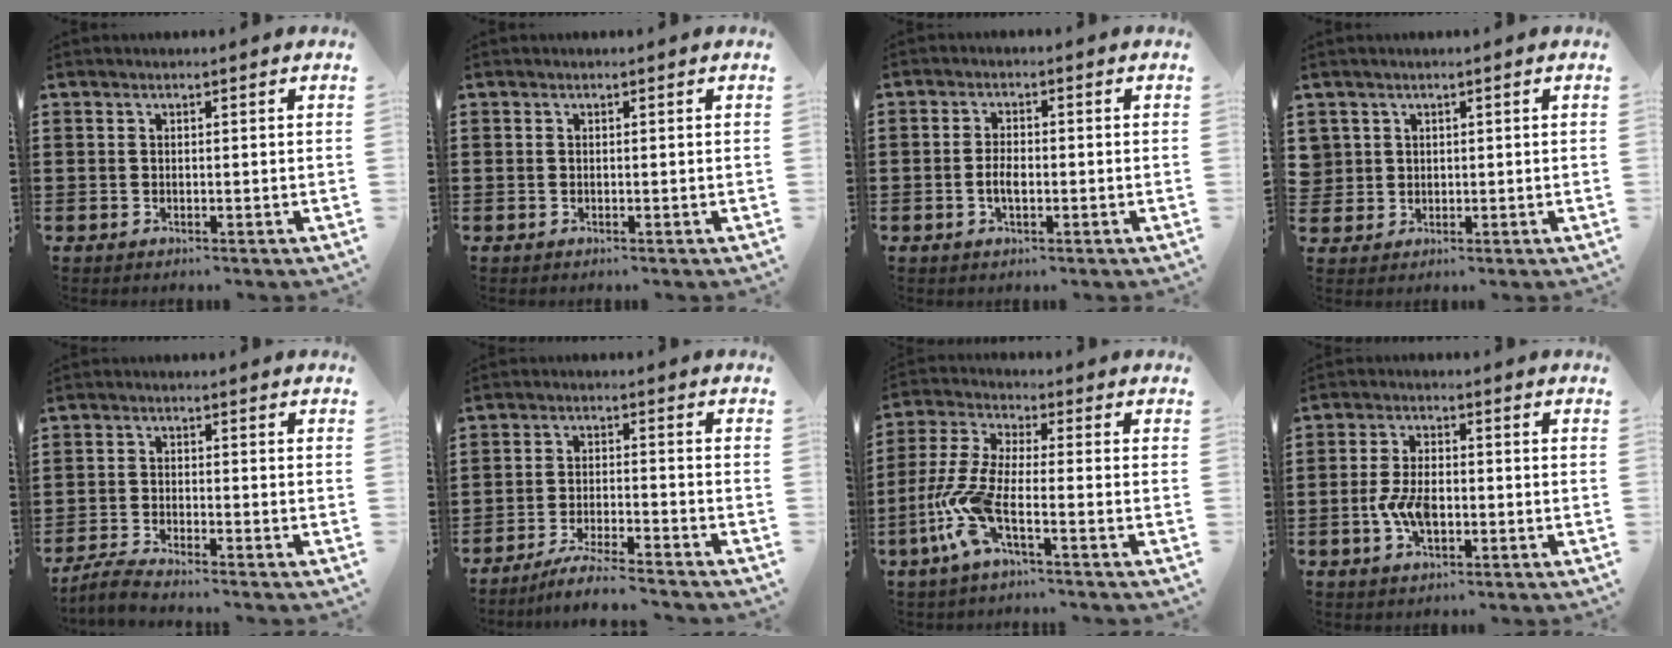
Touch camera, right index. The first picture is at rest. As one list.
[{"total": 0.0}, {"total": 2.9, "force": [-0.7, 1.3, 2.5], "torque": [-0.061, -0.003, -0.017]}, {"total": 2.2, "force": [0.9, 2.0, 0.0], "torque": [-0.011, 0.010, 0.016]}, {"total": 2.9, "force": [-2.8, -0.2, 0.8], "torque": [-0.023, -0.001, -0.059]}, {"total": 4.7, "force": [-4.5, -0.3, 1.6], "torque": [-0.035, -0.006, -0.088]}, {"total": 8.2, "force": [-3.7, 2.4, 6.8], "torque": [-0.188, -0.018, -0.079]}, {"total": 5.6, "force": [-1.3, 2.8, 4.7], "torque": [-0.105, -0.003, -0.024]}]